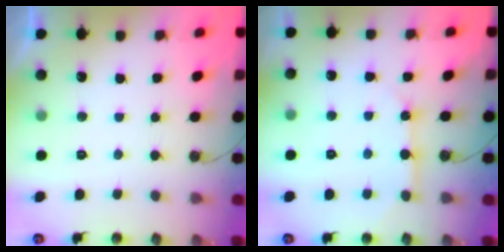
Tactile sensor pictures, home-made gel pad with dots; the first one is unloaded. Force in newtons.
{"total": 8.1, "press": 8.1, "slide": 0.7}